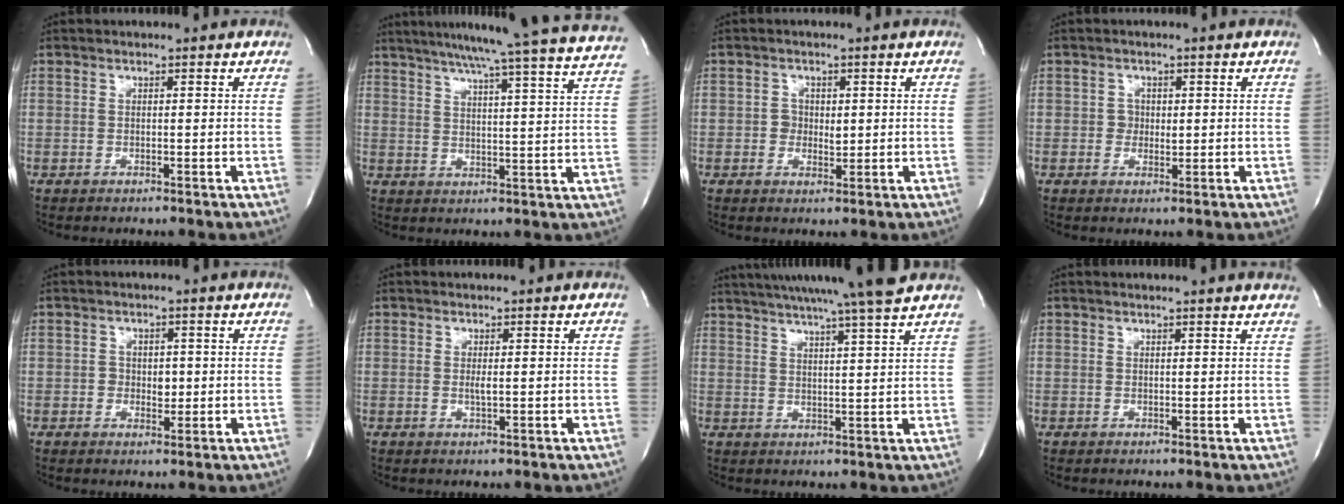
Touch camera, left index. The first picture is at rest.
{"total": 25.4, "force": [22.7, -1.6, 11.2], "torque": [-0.184, -0.048, 0.281]}
{"total": 2.4, "force": [-0.2, 2.0, 1.3], "torque": [-0.017, -0.001, -0.003]}
{"total": 1.9, "force": [-0.2, 1.8, 0.8], "torque": [-0.009, -0.002, -0.004]}
{"total": 2.5, "force": [-0.5, 1.9, 1.6], "torque": [-0.019, -0.001, -0.006]}
{"total": 1.0, "force": [-0.3, 0.0, 1.0], "torque": [-0.026, -0.007, -0.003]}
{"total": 16.0, "force": [13.8, -1.6, 7.9], "torque": [-0.139, -0.011, 0.187]}
{"total": 4.5, "force": [4.3, -0.3, 1.4], "torque": [-0.018, 0.003, 0.030]}